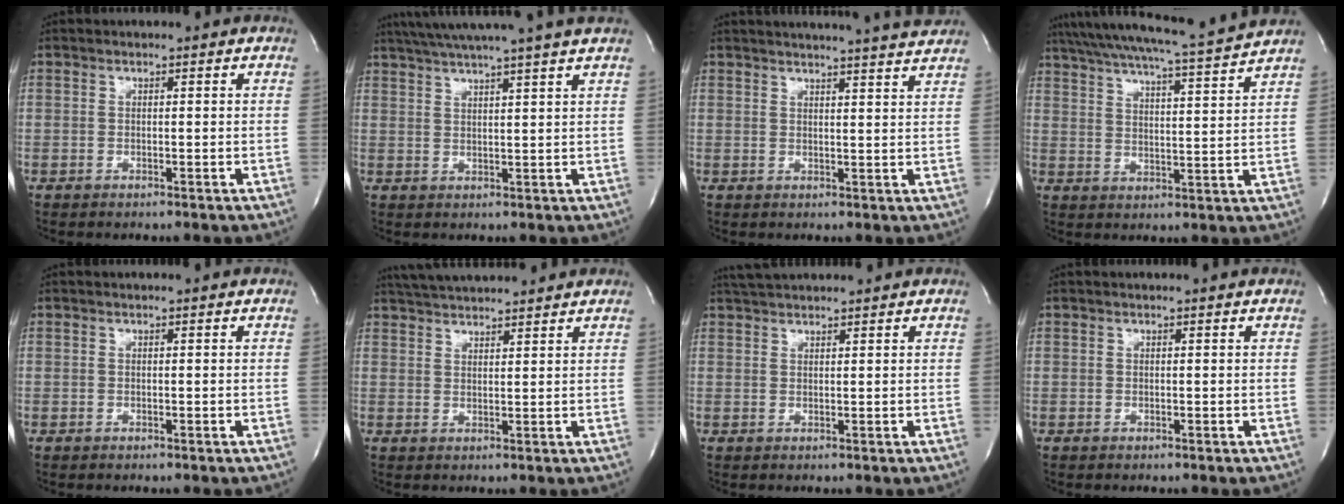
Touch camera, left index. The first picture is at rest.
{"total": 13.2, "force": [11.3, -1.7, 6.6], "torque": [-0.115, 0.008, 0.155]}
{"total": 14.1, "force": [13.2, -0.6, 4.9], "torque": [-0.080, -0.016, 0.160]}
{"total": 18.2, "force": [16.6, -1.4, 7.1], "torque": [-0.133, -0.027, 0.238]}
{"total": 0.6, "force": [0.5, 0.0, 0.2], "torque": [0.000, 0.005, 0.006]}
{"total": 9.9, "force": [9.2, 0.8, 3.5], "torque": [-0.068, 0.033, 0.141]}
{"total": 5.1, "force": [4.8, 0.4, 1.7], "torque": [-0.032, 0.036, 0.083]}
{"total": 1.6, "force": [1.5, -0.1, 0.5], "torque": [-0.011, 0.010, 0.017]}